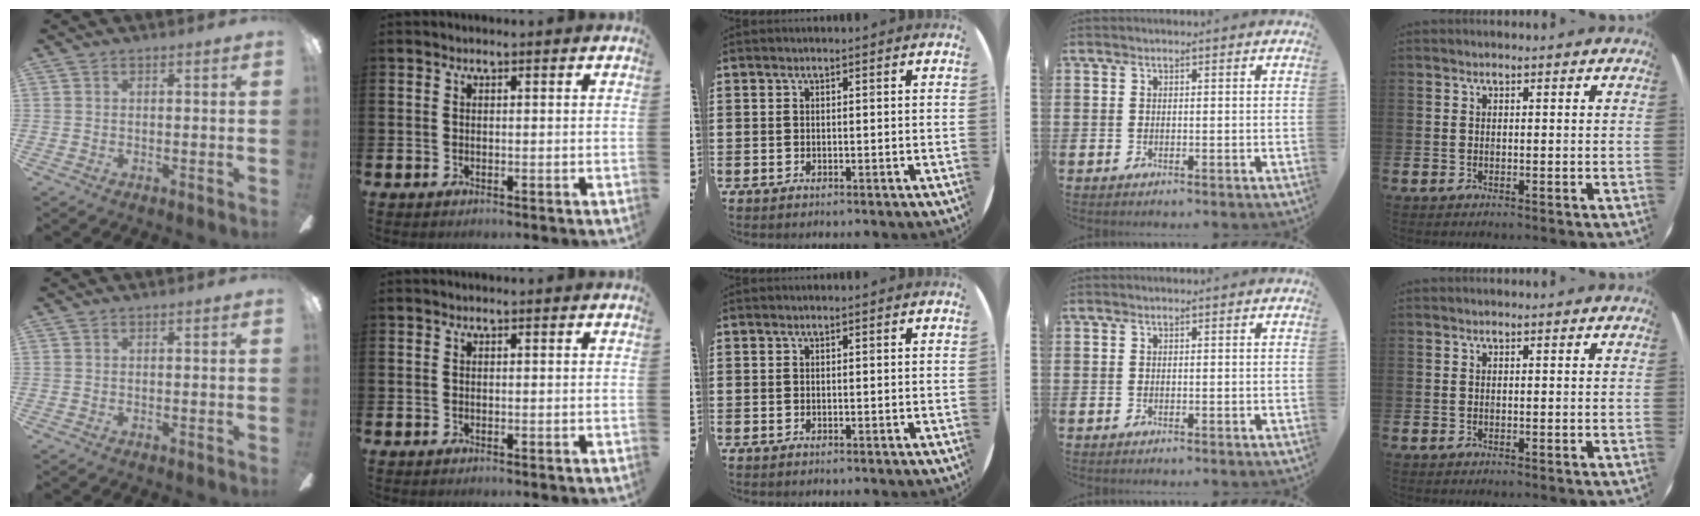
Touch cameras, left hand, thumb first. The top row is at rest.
{}